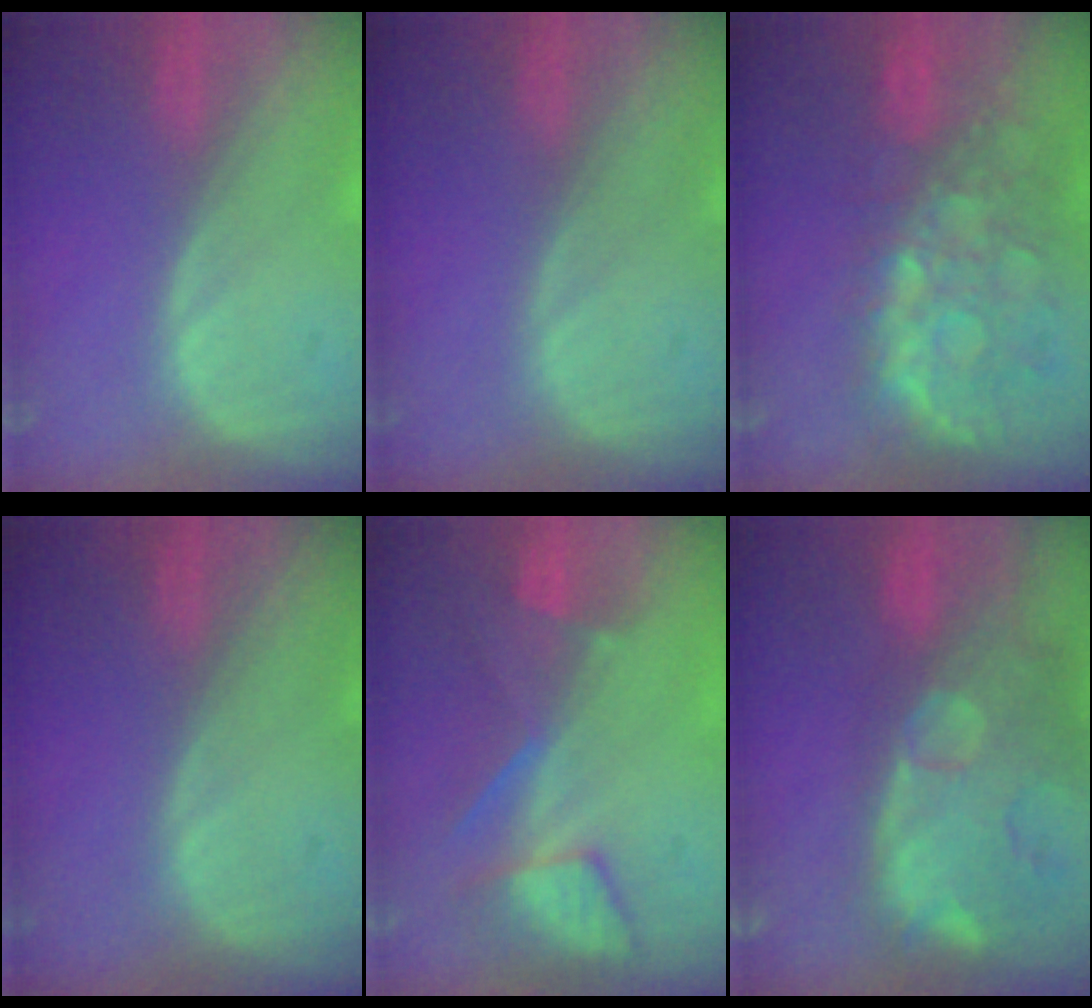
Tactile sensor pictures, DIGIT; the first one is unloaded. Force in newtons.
{"total": 0.0}
{"total": 10.4, "press": 9.4, "slide": 4.6}
{"total": 0.0}
{"total": 8.5, "press": 7.3, "slide": 4.3}
{"total": 14.4, "press": 11.7, "slide": 8.5}